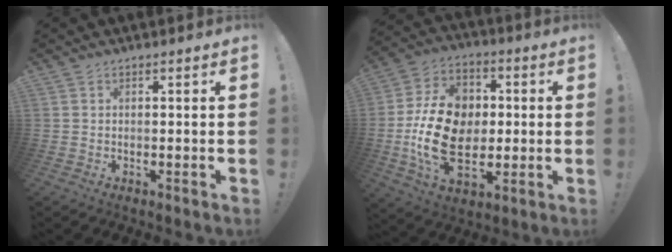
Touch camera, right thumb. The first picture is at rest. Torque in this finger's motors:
{"motor_torque": [1.43, 2.14, 2.15, -0.58, 0.63]}